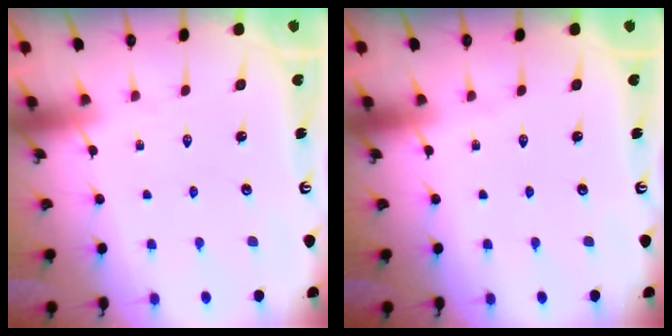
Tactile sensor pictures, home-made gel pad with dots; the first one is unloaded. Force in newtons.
{"total": 0.0}